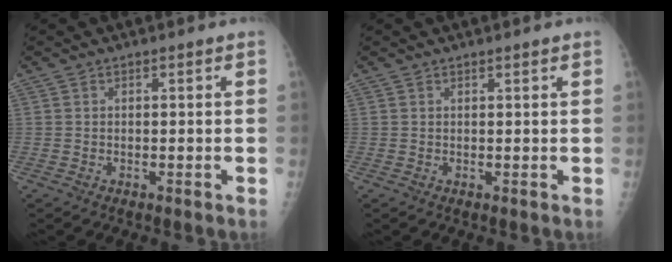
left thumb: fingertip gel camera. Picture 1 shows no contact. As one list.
[{"total": 0.6, "force": [0.5, 0.0, 0.3], "torque": [-0.005, -0.002, 0.009]}]